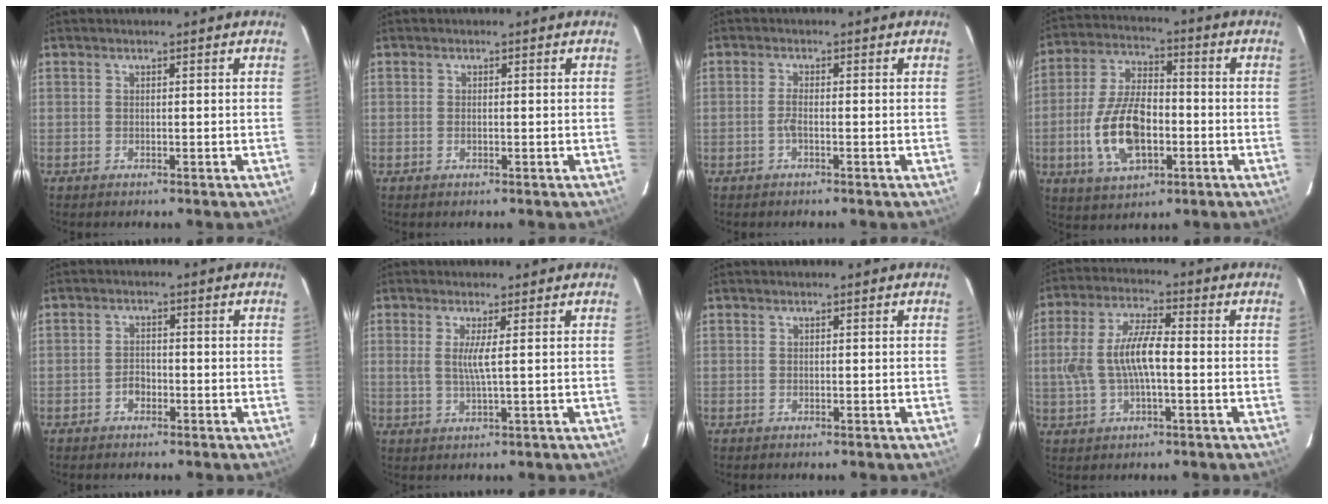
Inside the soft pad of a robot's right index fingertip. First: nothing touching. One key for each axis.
{"total": 0.8, "fx": -0.1, "fy": 0.4, "fz": 0.7, "tx": -0.014, "ty": 0.000, "tz": -0.003}
{"total": 1.5, "fx": -0.6, "fy": 0.1, "fz": 1.4, "tx": -0.031, "ty": 0.001, "tz": -0.014}
{"total": 14.6, "fx": -3.6, "fy": 7.7, "fz": 11.9, "tx": -0.244, "ty": 0.007, "tz": -0.059}
{"total": 2.3, "fx": -1.2, "fy": 1.6, "fz": 1.1, "tx": -0.021, "ty": 0.007, "tz": -0.020}
{"total": 3.4, "fx": 0.7, "fy": -0.4, "fz": 3.3, "tx": -0.066, "ty": -0.007, "tz": 0.012}
{"total": 0.0}
{"total": 10.3, "fx": -0.8, "fy": 3.8, "fz": 9.5, "tx": -0.196, "ty": 0.010, "tz": -0.011}